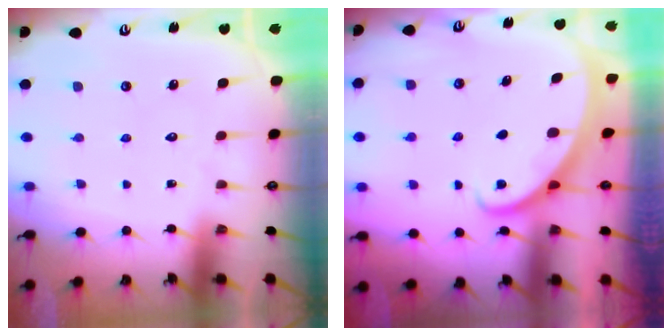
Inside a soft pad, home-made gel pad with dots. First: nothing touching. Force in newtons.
{"total": 1.9, "press": 1.9, "slide": 0.2}